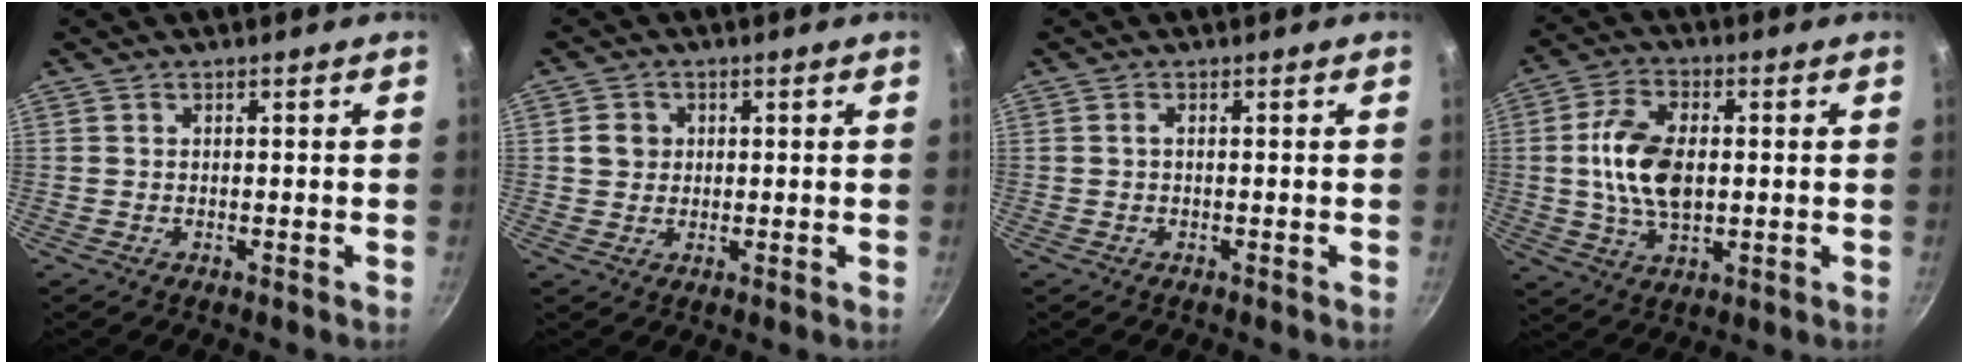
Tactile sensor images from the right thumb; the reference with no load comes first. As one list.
[{"total": 3.5, "force": [0.7, 3.2, 1.3], "torque": [-0.006, 0.001, 0.012]}, {"total": 0.5, "force": [0.0, 0.2, 0.5], "torque": [-0.009, 0.000, -0.003]}, {"total": 12.6, "force": [0.6, 7.2, 10.3], "torque": [-0.193, 0.004, 0.015]}]